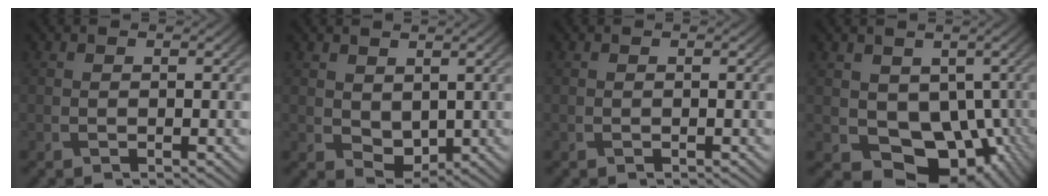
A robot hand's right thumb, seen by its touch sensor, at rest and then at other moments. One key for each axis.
{"total": 3.4, "fx": 1.1, "fy": 2.3, "fz": 2.2, "tx": -0.050, "ty": -0.009, "tz": 0.027}
{"total": 0.0}
{"total": 9.7, "fx": -0.6, "fy": 7.5, "fz": 6.1, "tx": -0.106, "ty": -0.040, "tz": -0.002}